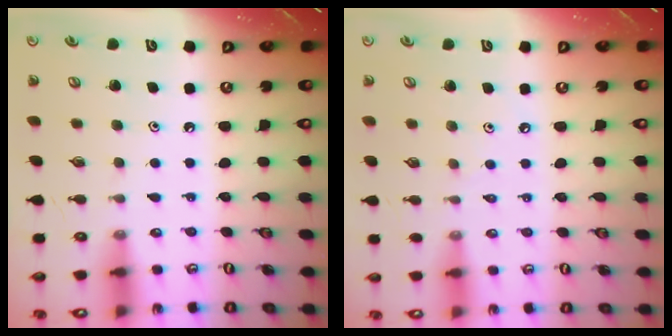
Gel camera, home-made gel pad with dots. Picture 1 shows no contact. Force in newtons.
{"total": 1.9, "press": 1.9, "slide": 0.5}